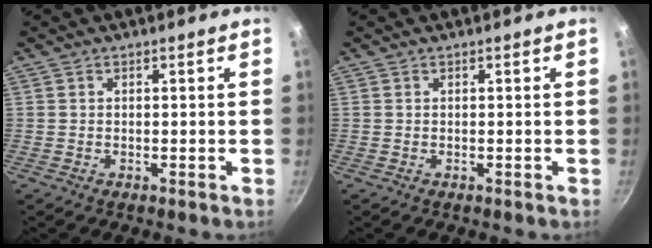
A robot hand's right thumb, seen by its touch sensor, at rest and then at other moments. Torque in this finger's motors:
{"motor_torque": [0.00, 0.00, 0.06, 0.00, 0.00]}